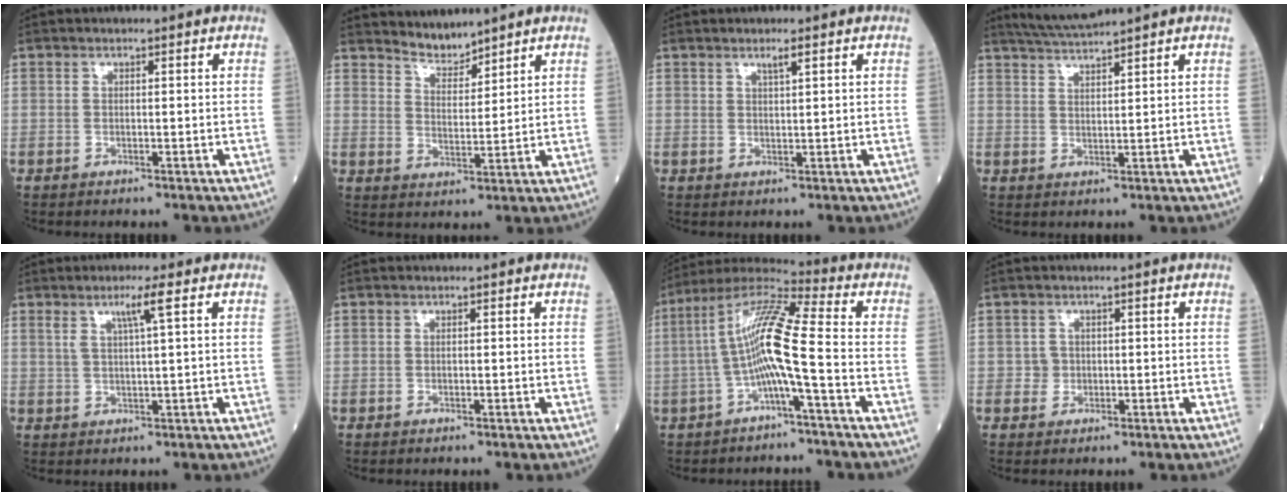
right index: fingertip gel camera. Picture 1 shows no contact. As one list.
[{"total": 4.0, "force": [4.0, 0.3, 0.0], "torque": [-0.004, 0.000, 0.081]}, {"total": 1.5, "force": [1.1, 0.1, 1.1], "torque": [-0.021, 0.000, 0.023]}, {"total": 4.3, "force": [4.0, -1.1, 1.0], "torque": [-0.024, 0.002, 0.082]}, {"total": 3.8, "force": [1.8, -0.6, 3.3], "torque": [-0.066, 0.001, 0.037]}, {"total": 0.0}, {"total": 11.2, "force": [-2.0, 0.1, 11.0], "torque": [-0.220, 0.027, -0.044]}, {"total": 1.5, "force": [-0.1, 1.5, 0.1], "torque": [0.003, 0.006, 0.000]}]